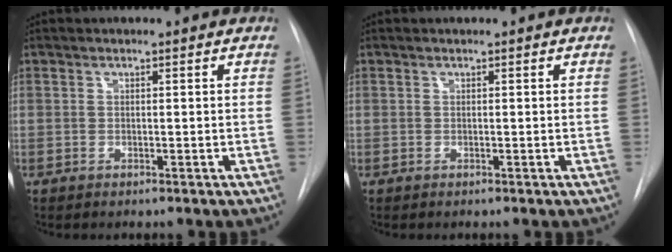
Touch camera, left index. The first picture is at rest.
{"total": 0.0}